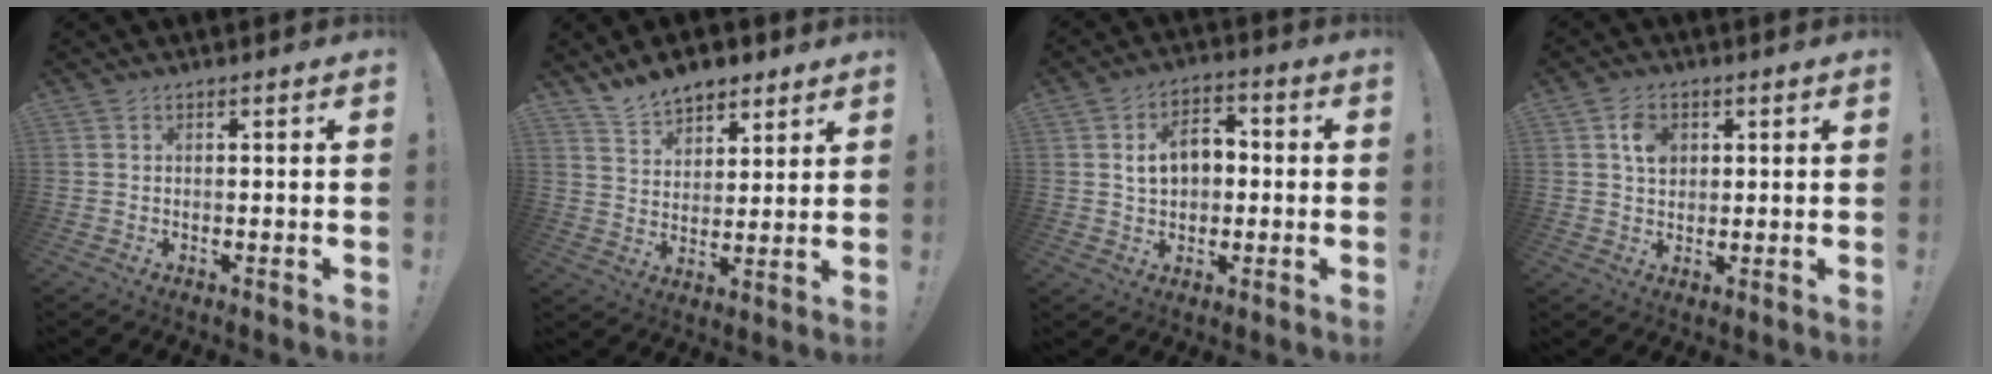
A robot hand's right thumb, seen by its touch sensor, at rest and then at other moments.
{"total": 9.4, "force": [7.7, 4.8, 2.4], "torque": [-0.041, -0.050, 0.149]}
{"total": 9.6, "force": [1.4, 7.1, 6.3], "torque": [-0.091, 0.009, 0.028]}
{"total": 6.2, "force": [2.0, 4.7, 3.5], "torque": [-0.051, 0.003, 0.036]}